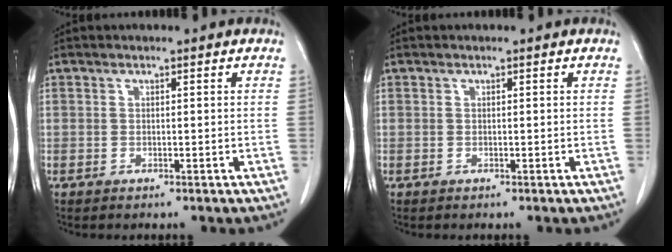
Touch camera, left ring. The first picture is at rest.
{"total": 0.0}